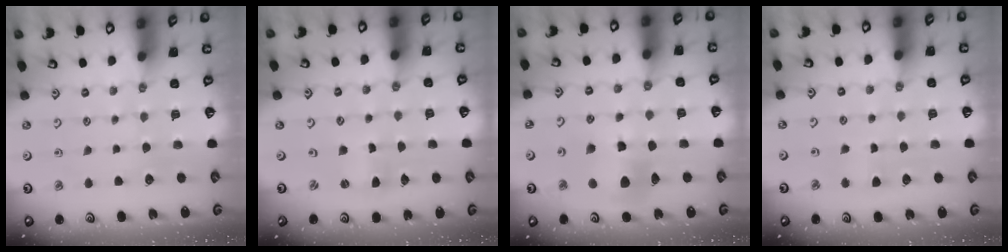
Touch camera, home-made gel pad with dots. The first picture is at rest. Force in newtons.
{"total": 0.0}
{"total": 9.9, "press": 9.8, "slide": 1.2}
{"total": 2.9, "press": 2.9, "slide": 0.5}